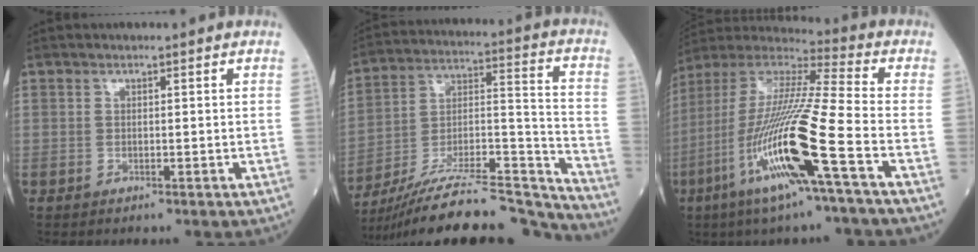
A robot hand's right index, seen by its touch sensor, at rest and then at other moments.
{"total": 25.4, "force": [-23.4, 1.7, 9.8], "torque": [-0.133, 0.014, -0.371]}
{"total": 19.9, "force": [-7.3, -0.3, 18.5], "torque": [-0.395, -0.030, -0.153]}